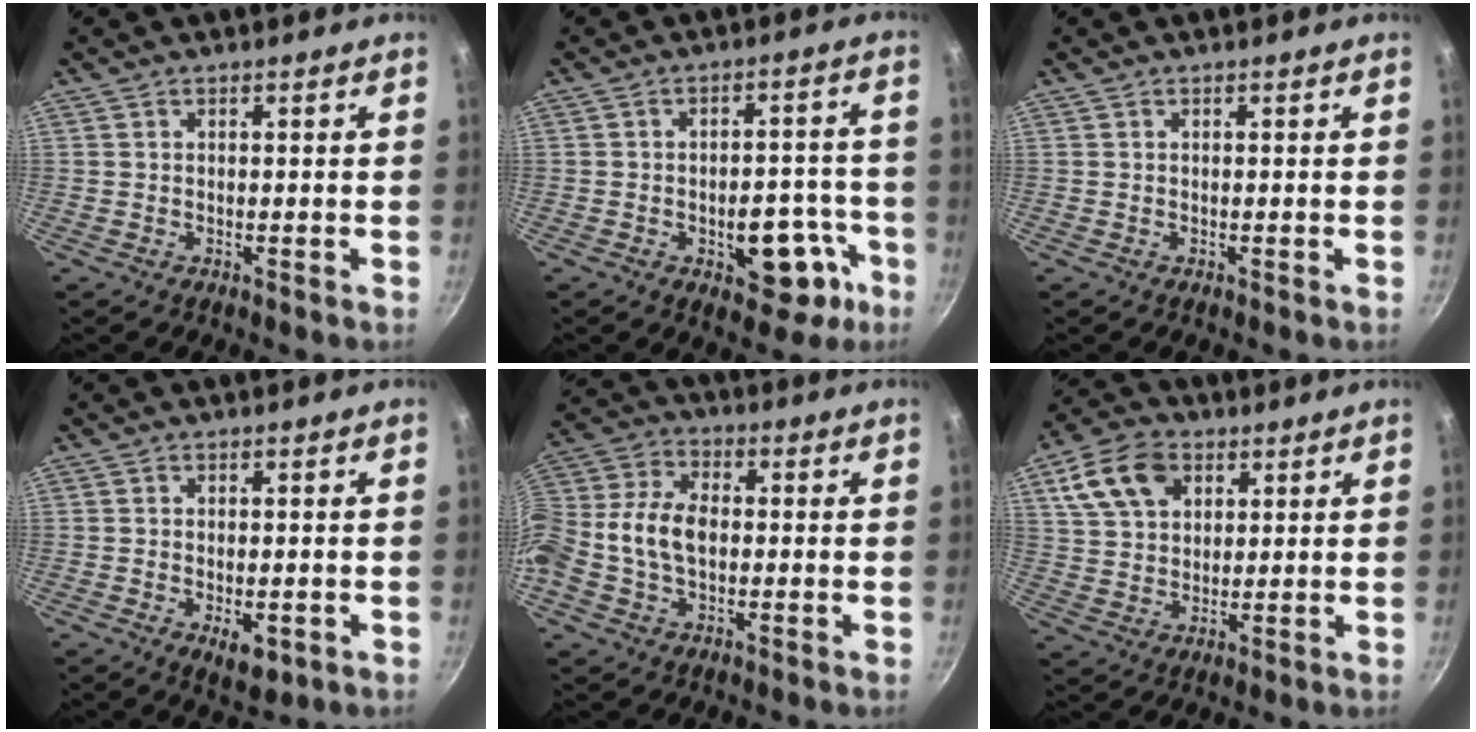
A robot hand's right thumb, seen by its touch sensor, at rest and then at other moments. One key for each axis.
{"total": 11.7, "fx": -4.9, "fy": 6.4, "fz": 8.5, "tx": -0.059, "ty": 0.040, "tz": -0.057}
{"total": 0.0}
{"total": 4.9, "fx": -1.5, "fy": 2.5, "fz": 3.9, "tx": -0.050, "ty": -0.004, "tz": -0.014}
{"total": 13.3, "fx": -1.1, "fy": 9.1, "fz": 9.7, "tx": -0.181, "ty": 0.036, "tz": -0.038}
{"total": 12.1, "fx": 5.0, "fy": 8.5, "fz": 6.9, "tx": -0.111, "ty": 0.003, "tz": 0.090}